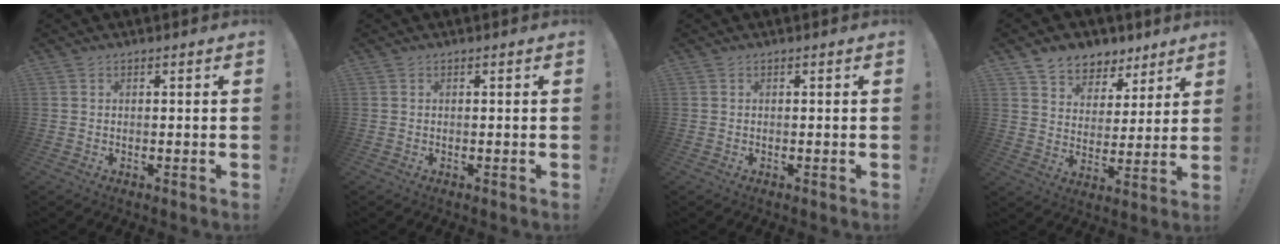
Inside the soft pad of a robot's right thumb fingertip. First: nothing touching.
{"total": 0.0}
{"total": 0.0}
{"total": 7.4, "force": [5.0, 5.5, 0.8], "torque": [-0.011, -0.043, 0.100]}